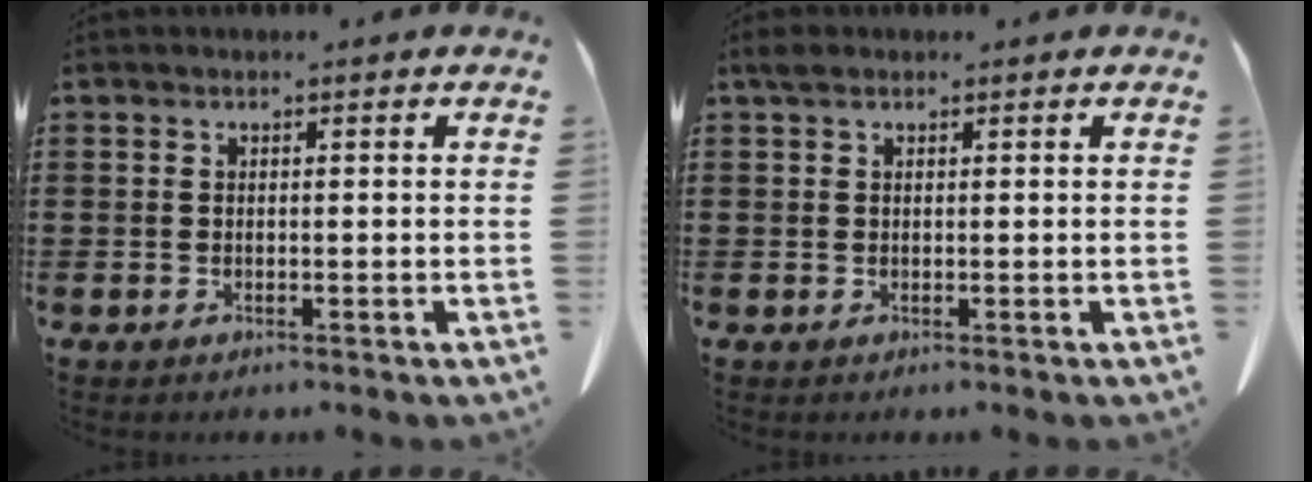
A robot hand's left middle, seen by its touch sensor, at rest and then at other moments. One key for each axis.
{"total": 1.1, "fx": 0.6, "fy": 0.7, "fz": 0.5, "tx": -0.014, "ty": 0.004, "tz": 0.012}